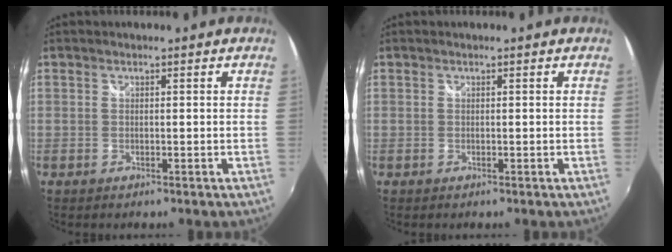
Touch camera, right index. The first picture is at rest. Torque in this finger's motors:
{"motor_torque": [0.00, 0.00, 0.00, 0.00]}